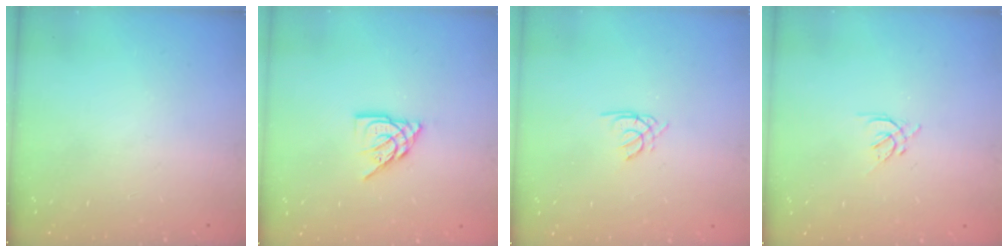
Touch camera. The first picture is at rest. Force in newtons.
{"total": 9.3, "press": 9.2, "slide": 0.9}
{"total": 1.7, "press": 1.6, "slide": 0.4}
{"total": 2.2, "press": 2.2, "slide": 0.4}